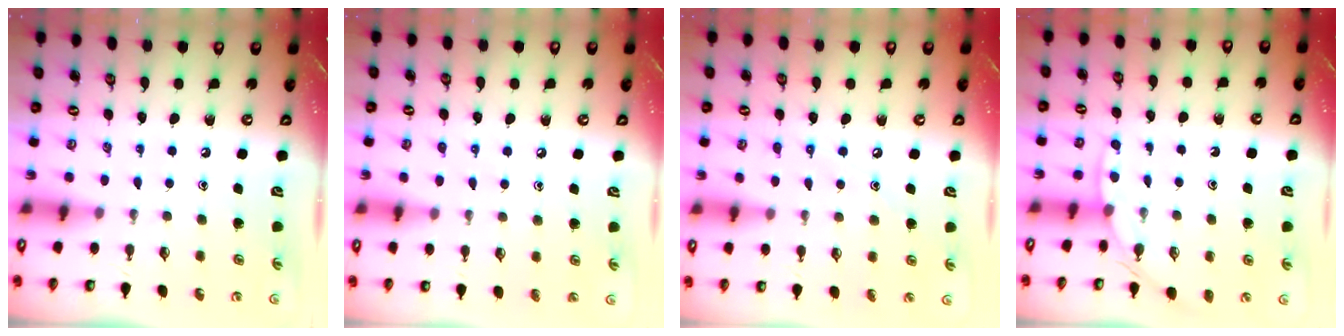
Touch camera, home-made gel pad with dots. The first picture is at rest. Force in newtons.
{"total": 5.6, "press": 5.6, "slide": 0.6}
{"total": 6.1, "press": 6.1, "slide": 0.4}
{"total": 2.9, "press": 2.9, "slide": 0.4}